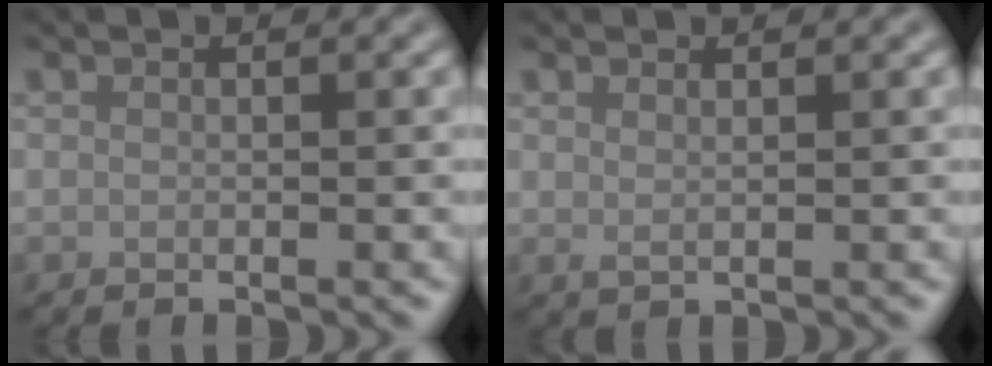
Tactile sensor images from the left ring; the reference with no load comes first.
{"total": 0.9, "force": [0.6, 0.3, 0.6], "torque": [-0.010, -0.002, 0.012]}